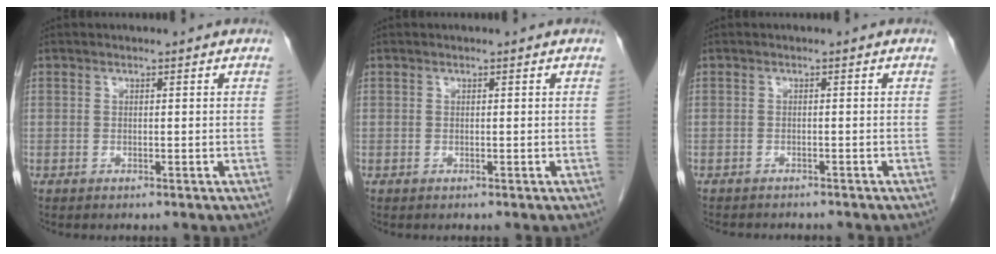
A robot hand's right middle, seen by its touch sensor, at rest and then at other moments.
{"total": 0.0}
{"total": 6.0, "force": [-5.4, 1.6, 2.1], "torque": [-0.029, -0.004, -0.071]}